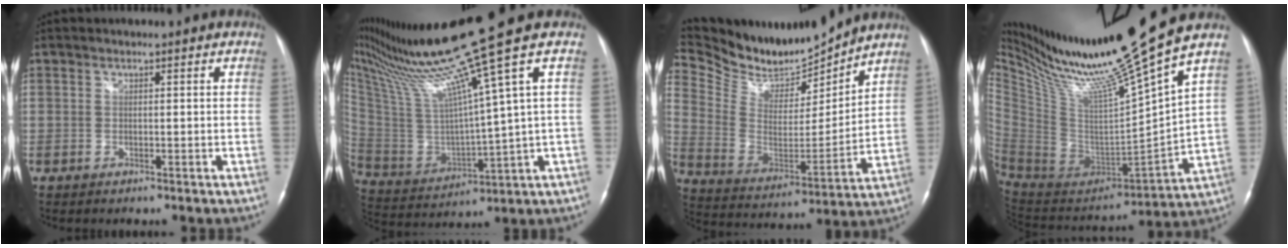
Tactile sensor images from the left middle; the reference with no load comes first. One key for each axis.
{"total": 19.4, "fx": 13.6, "fy": -3.6, "fz": 13.4, "tx": -0.246, "ty": -0.033, "tz": 0.252}
{"total": 18.0, "fx": 17.2, "fy": 3.0, "fz": 4.1, "tx": -0.093, "ty": -0.026, "tz": 0.304}
{"total": 24.2, "fx": 19.4, "fy": -2.4, "fz": 14.2, "tx": -0.248, "ty": -0.064, "tz": 0.348}